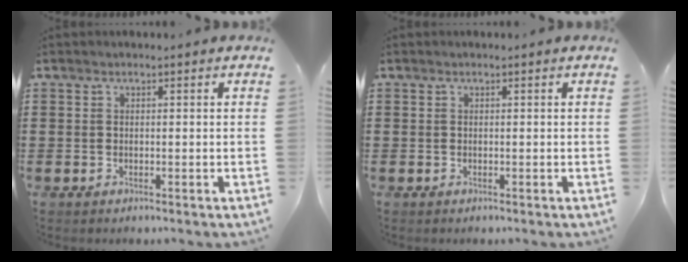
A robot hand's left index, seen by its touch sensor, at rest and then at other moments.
{"total": 0.0}